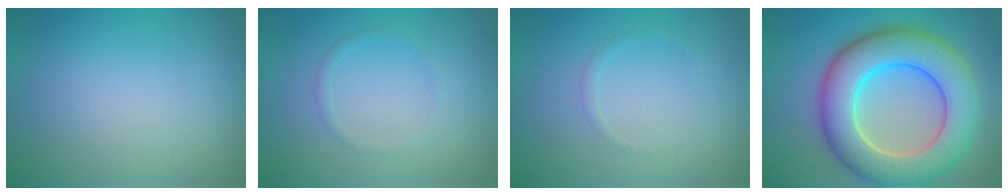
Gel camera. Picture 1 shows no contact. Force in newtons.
{"total": 0.7, "press": 0.7, "slide": 0.0}
{"total": 0.5, "press": 0.5, "slide": 0.0}
{"total": 10.2, "press": 10.1, "slide": 0.6}